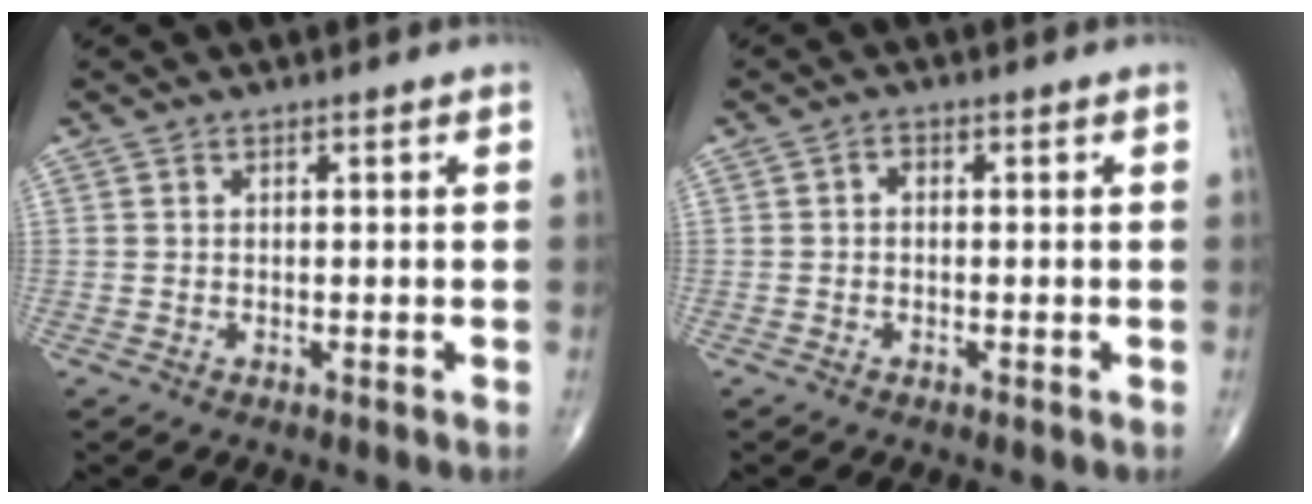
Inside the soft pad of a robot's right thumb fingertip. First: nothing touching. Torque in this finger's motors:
{"motor_torque": [-0.10, -0.08, 0.28, 0.02, -0.04]}